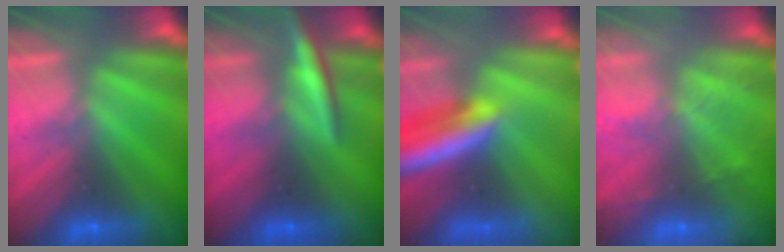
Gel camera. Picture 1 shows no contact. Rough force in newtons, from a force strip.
{"total": 3.0}
{"total": 8.4}
{"total": 6.9}